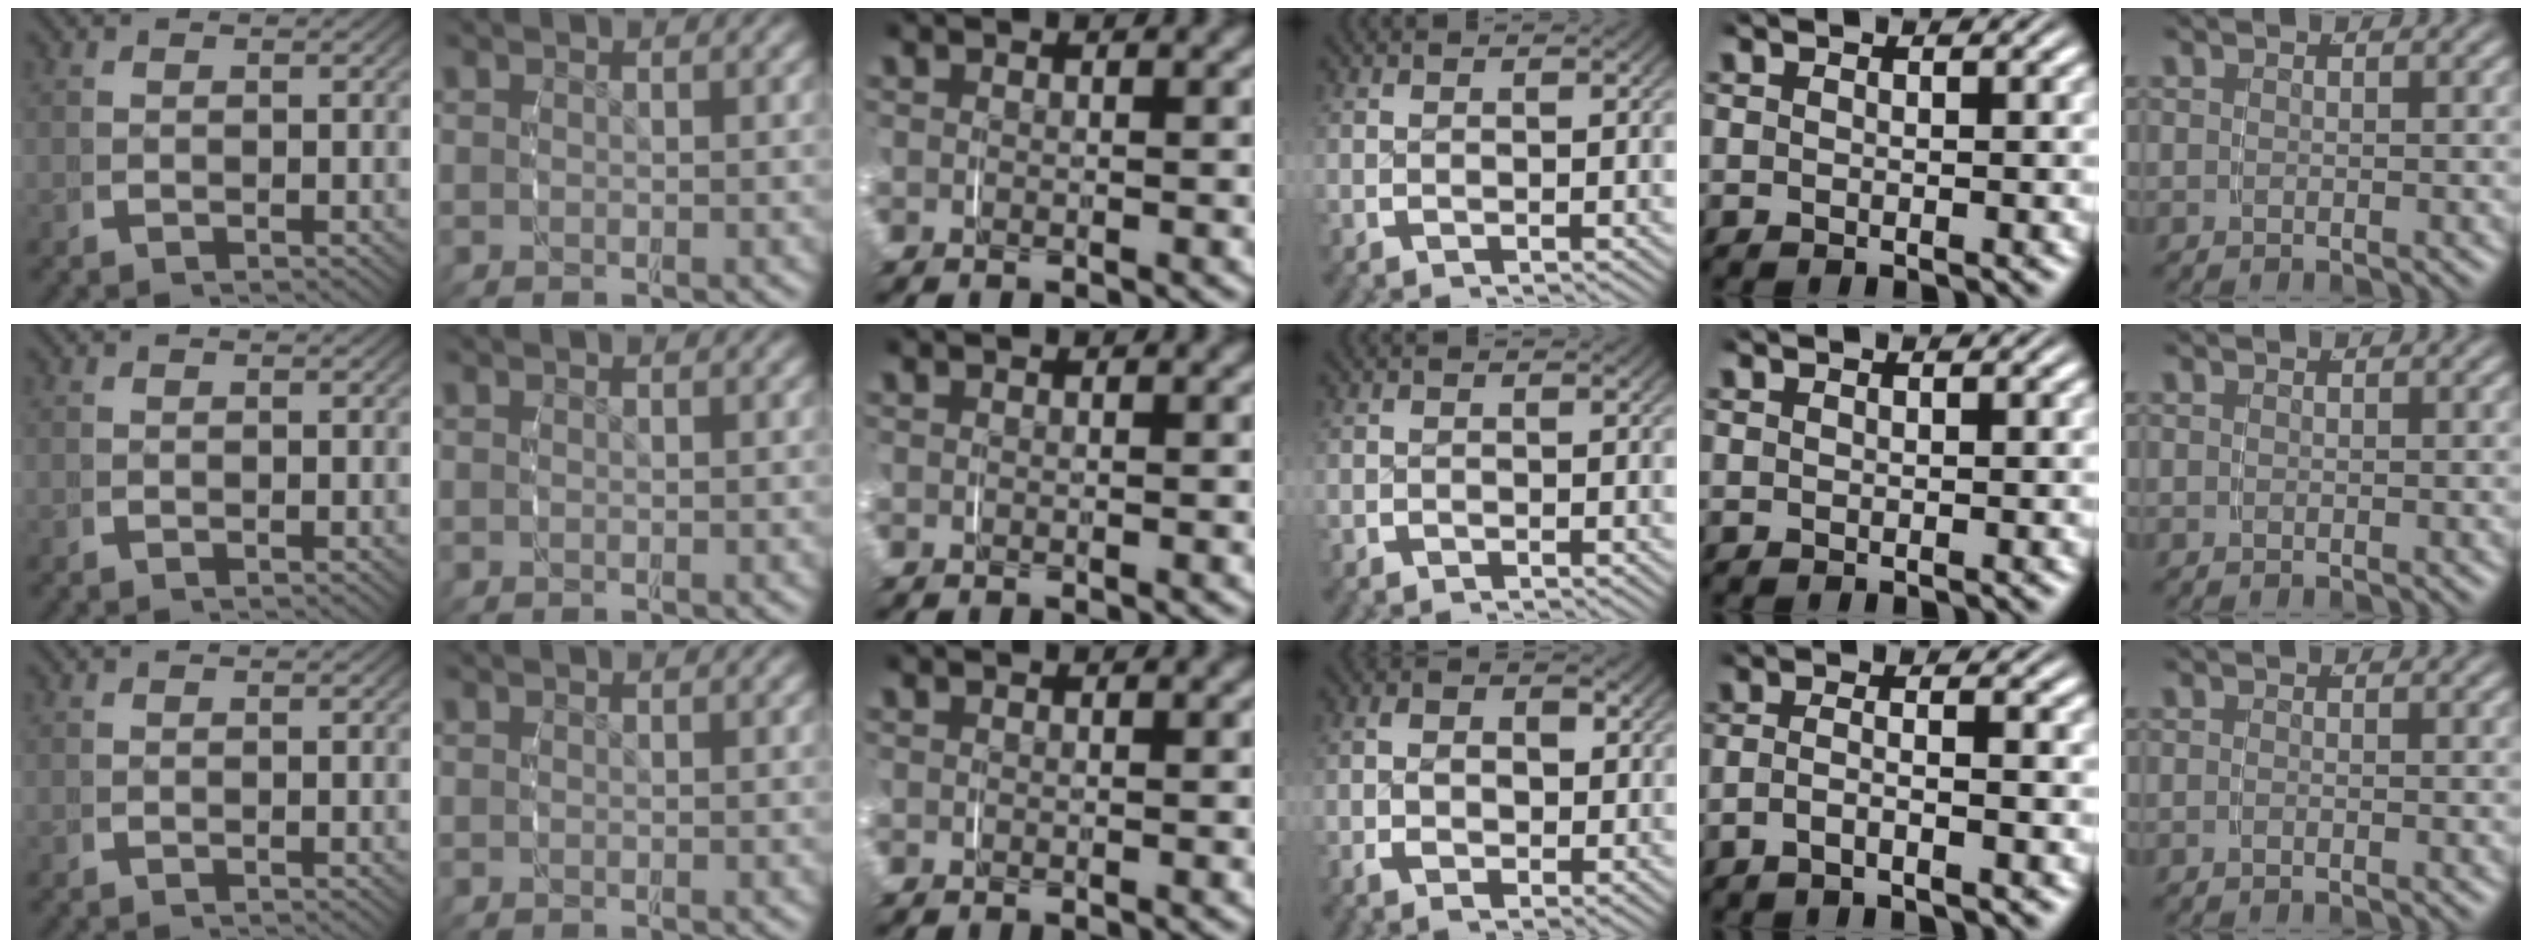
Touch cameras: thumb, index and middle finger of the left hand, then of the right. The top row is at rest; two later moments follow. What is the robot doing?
{"motion": "grasp_and_lifting", "object": "scarf"}